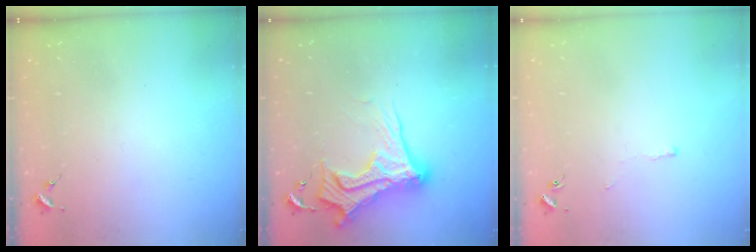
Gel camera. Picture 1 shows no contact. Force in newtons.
{"total": 17.6, "press": 17.5, "slide": 0.9}
{"total": 2.3, "press": 2.3, "slide": 0.4}